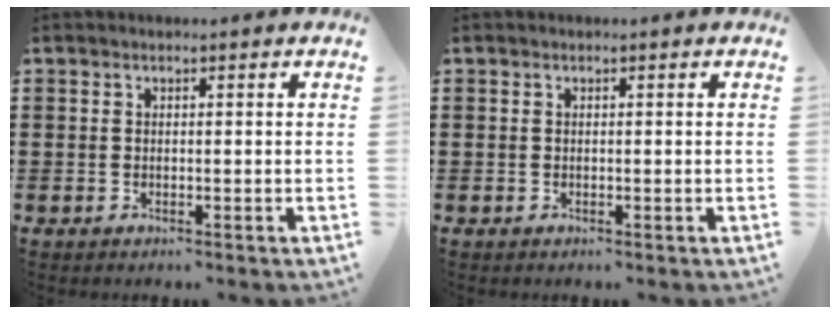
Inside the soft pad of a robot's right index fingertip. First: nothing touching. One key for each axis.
{"total": 0.0}